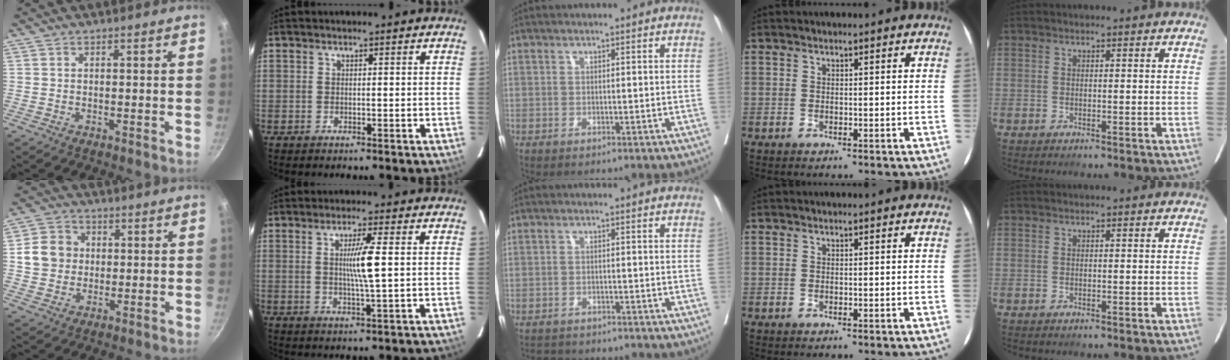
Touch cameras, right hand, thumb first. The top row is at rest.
{"thumb": {"total": 8.1, "force": [0.5, 7.3, 3.6], "torque": [-0.043, 0.010, 0.003]}, "index": {"total": 5.5, "force": [0.6, -0.7, 5.5], "torque": [-0.099, -0.006, 0.014]}, "middle": {"total": 3.4, "force": [-3.2, 1.0, 0.4], "torque": [-0.007, -0.007, -0.048]}}